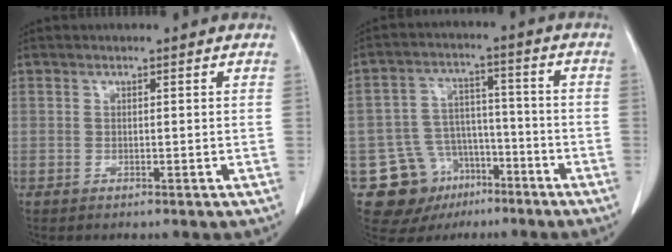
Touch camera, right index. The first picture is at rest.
{"total": 11.5, "force": [-6.2, 9.2, 3.3], "torque": [-0.056, 0.041, -0.087]}